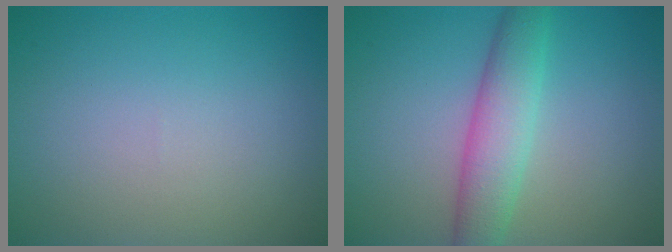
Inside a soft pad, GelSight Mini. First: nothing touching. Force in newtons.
{"total": 4.5, "press": 4.4, "slide": 0.3}